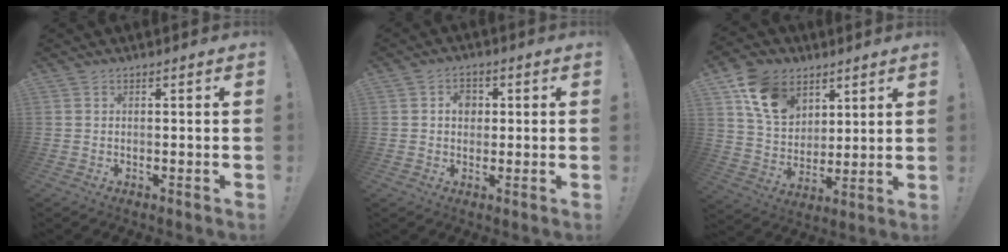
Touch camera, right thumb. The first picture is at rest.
{"total": 4.5, "force": [0.8, 3.8, 2.3], "torque": [-0.022, -0.002, 0.010]}
{"total": 15.0, "force": [7.9, 10.7, 6.8], "torque": [-0.122, -0.028, 0.159]}